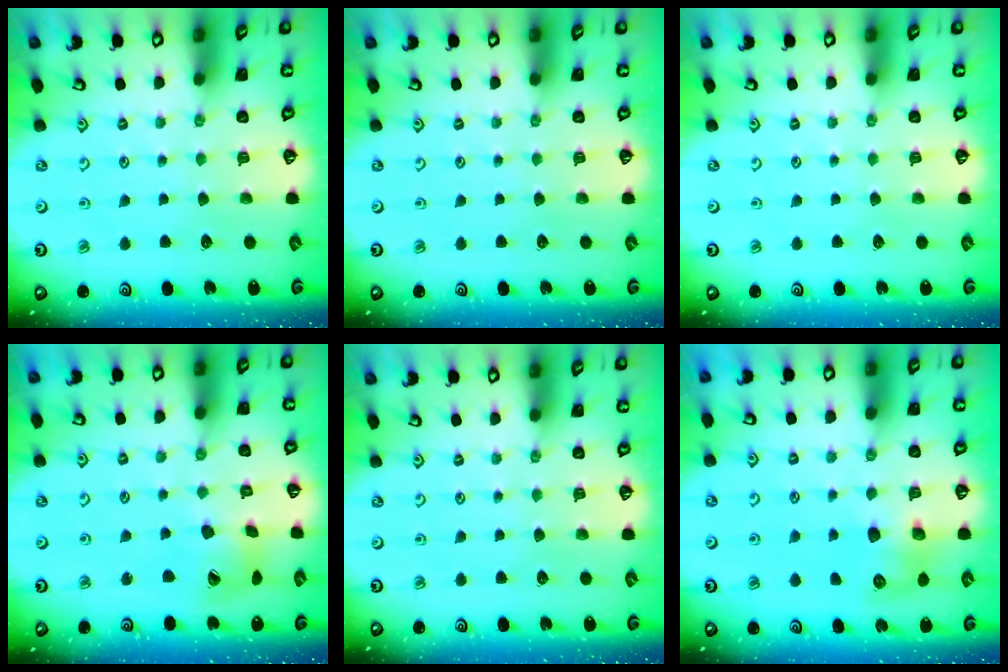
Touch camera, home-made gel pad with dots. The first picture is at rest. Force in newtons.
{"total": 0.0}
{"total": 0.0}
{"total": 13.0, "press": 12.9, "slide": 1.5}
{"total": 0.0}
{"total": 8.0, "press": 8.0, "slide": 0.0}